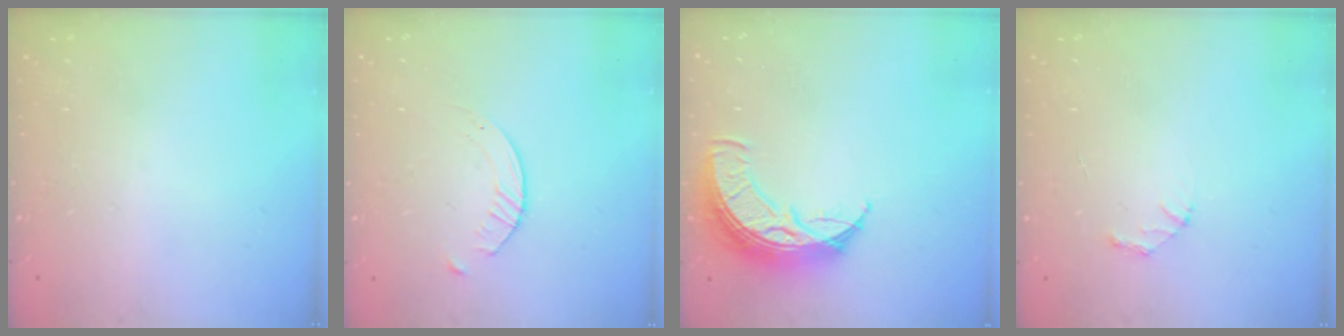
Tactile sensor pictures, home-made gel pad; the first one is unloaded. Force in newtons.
{"total": 2.8, "press": 2.7, "slide": 0.3}
{"total": 10.9, "press": 10.9, "slide": 0.7}
{"total": 2.1, "press": 2.1, "slide": 0.2}